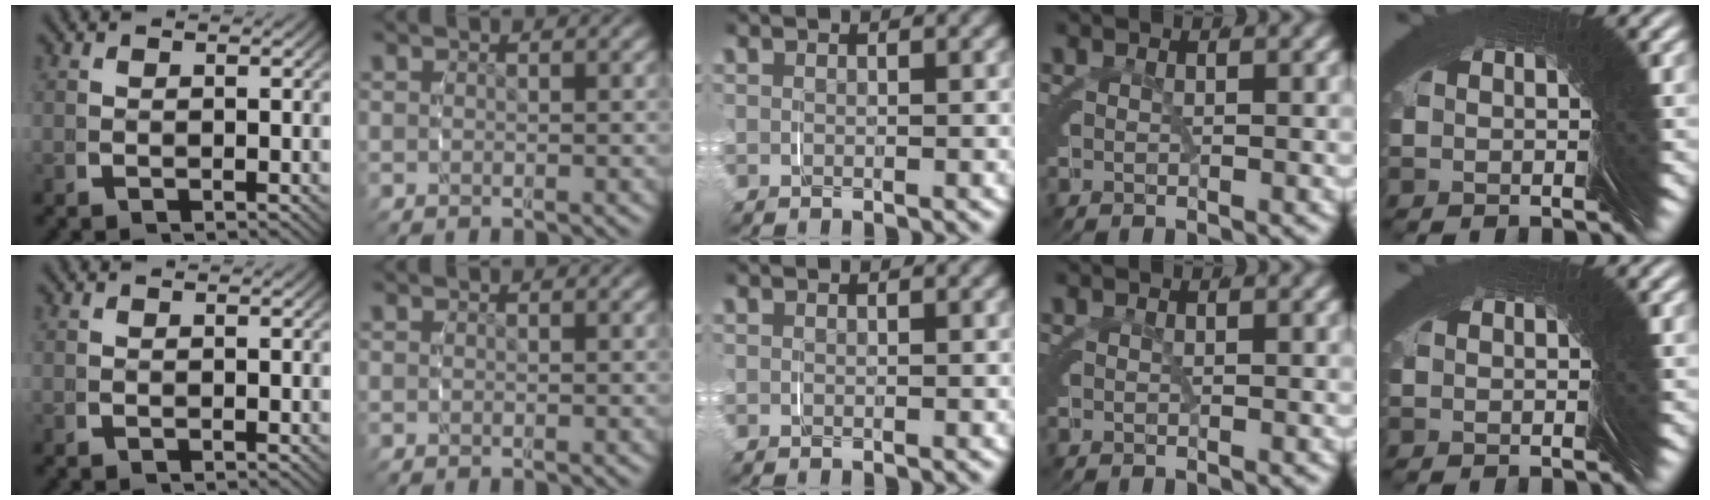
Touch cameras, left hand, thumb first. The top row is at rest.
{}